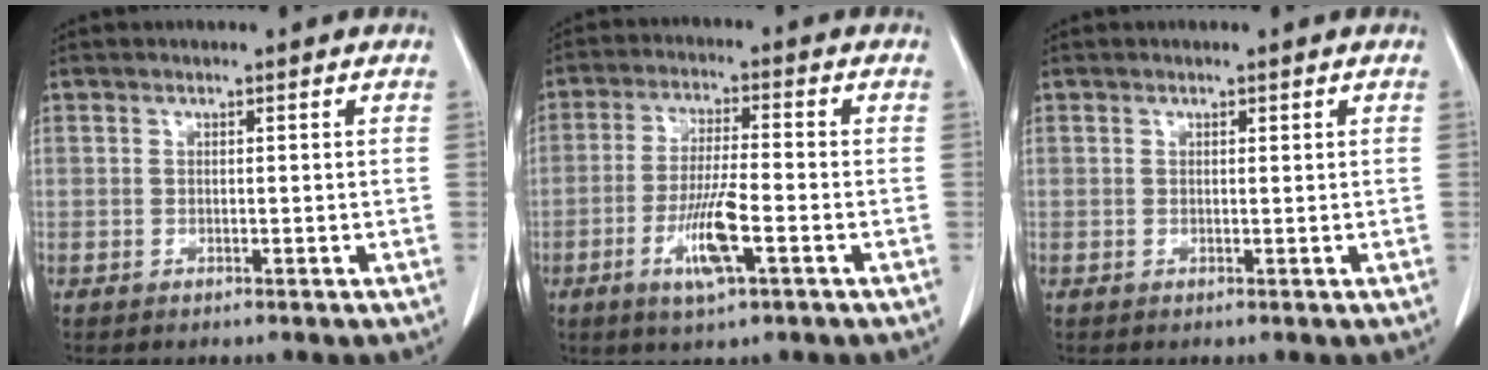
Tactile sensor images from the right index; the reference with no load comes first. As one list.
[{"total": 8.2, "force": [-3.2, 0.9, 7.5], "torque": [-0.148, -0.009, -0.055]}, {"total": 0.0}]